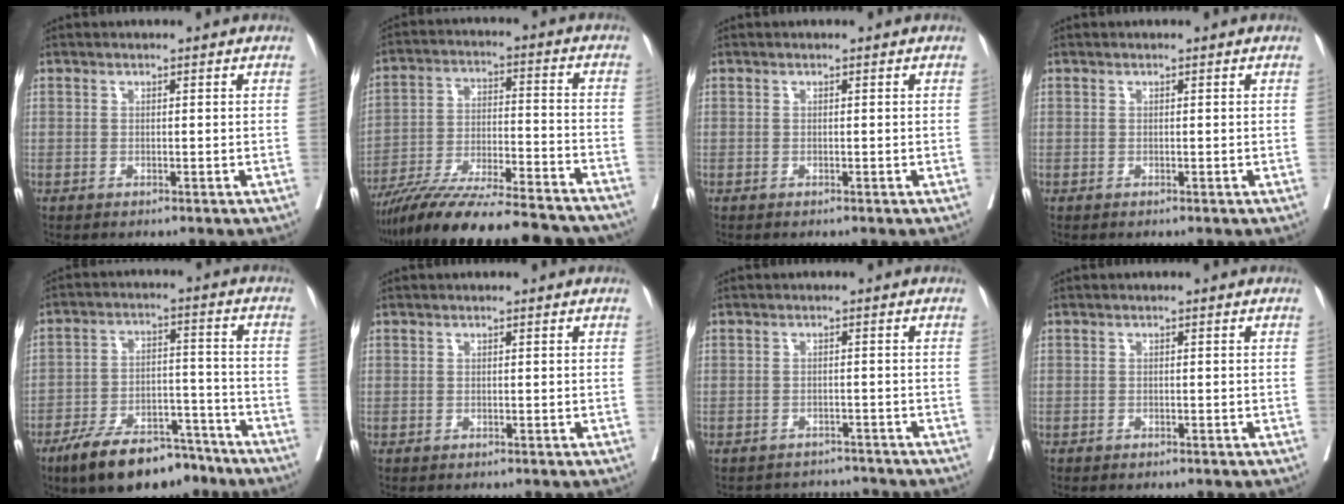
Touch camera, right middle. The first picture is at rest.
{"total": 24.1, "force": [-21.4, 2.3, 10.8], "torque": [-0.151, -0.022, -0.326]}
{"total": 0.0}
{"total": 0.0}
{"total": 13.3, "force": [-10.3, 5.1, 6.7], "torque": [-0.102, 0.015, -0.170]}
{"total": 0.0}
{"total": 4.8, "force": [-4.6, 0.9, -1.0], "torque": [0.016, 0.013, -0.061]}
{"total": 0.7, "force": [-0.6, 0.2, 0.2], "torque": [-0.007, 0.000, -0.011]}